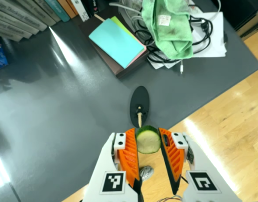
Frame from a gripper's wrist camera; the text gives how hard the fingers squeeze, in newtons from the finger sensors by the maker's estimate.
{"total": 8.7, "left": 8.5, "right": 8.9}